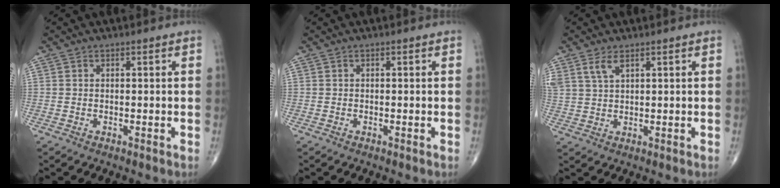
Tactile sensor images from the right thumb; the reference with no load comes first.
{"total": 0.0}
{"total": 3.7, "force": [2.3, 1.5, 2.5], "torque": [-0.055, -0.004, 0.054]}